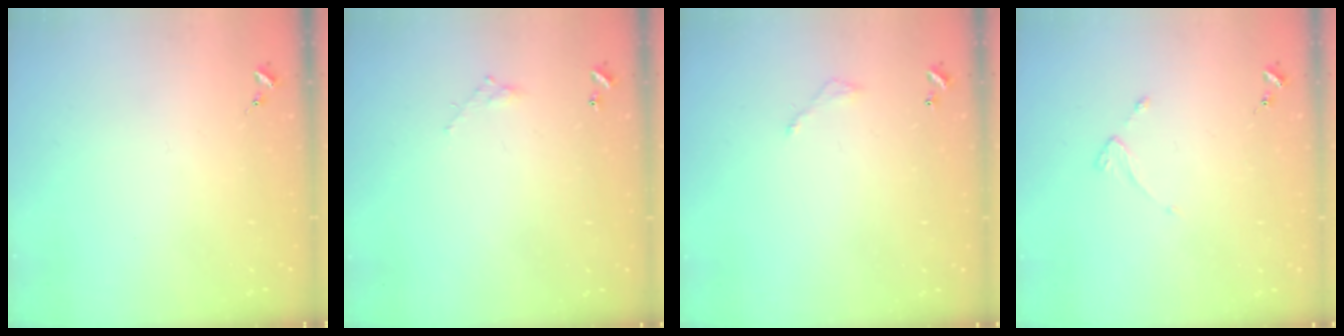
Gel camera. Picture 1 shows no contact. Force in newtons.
{"total": 3.5, "press": 3.5, "slide": 0.2}
{"total": 3.8, "press": 3.8, "slide": 0.2}
{"total": 2.2, "press": 2.1, "slide": 0.4}